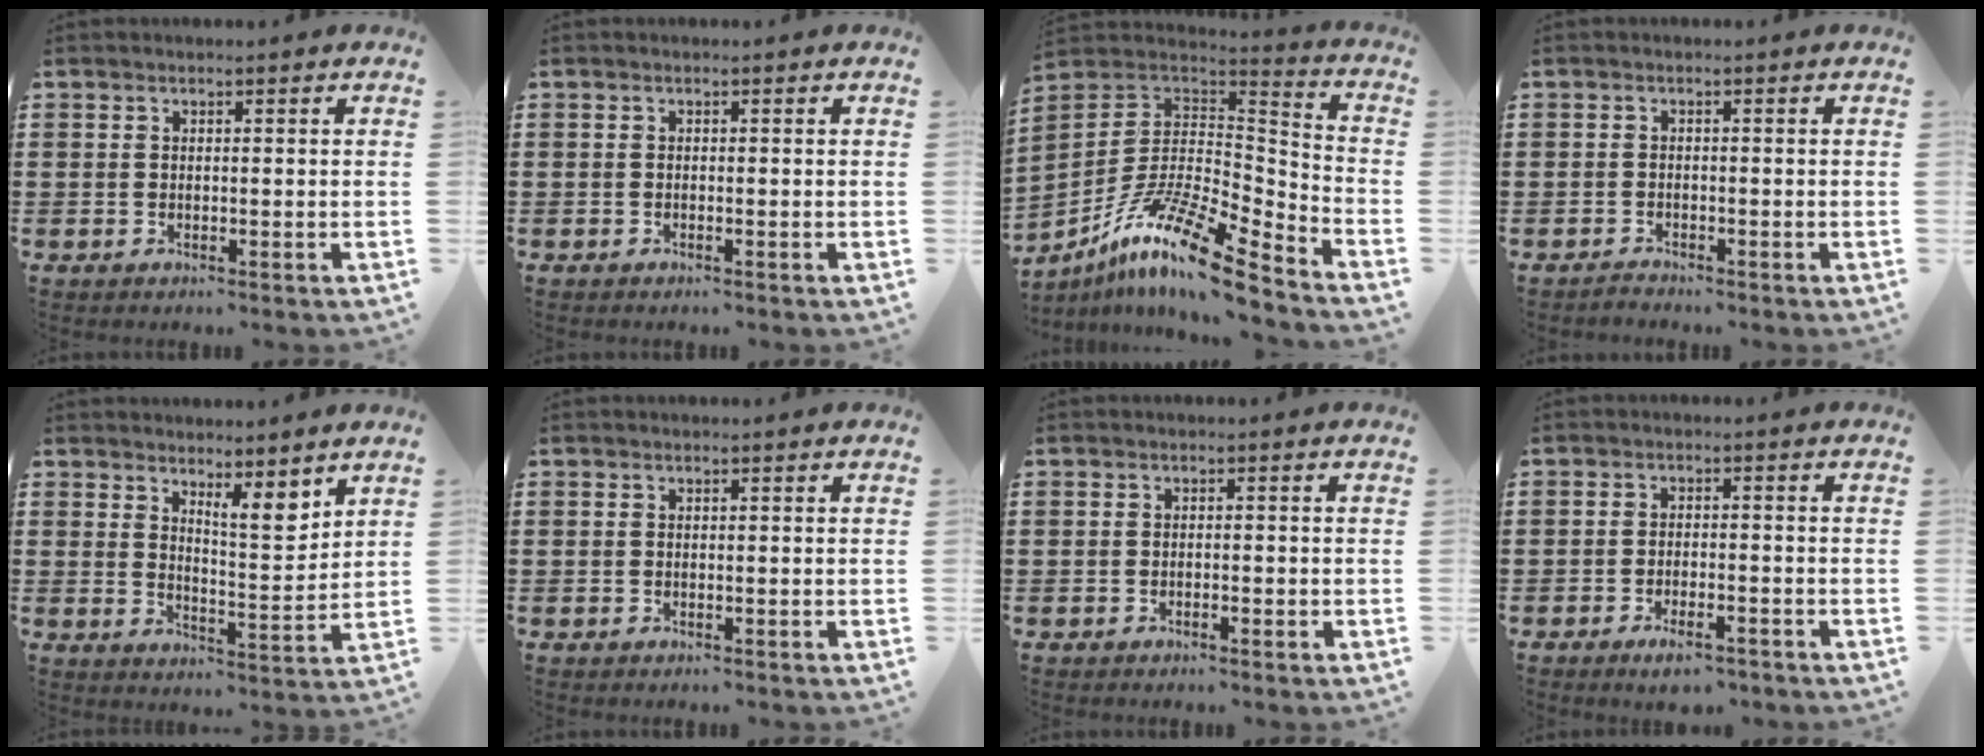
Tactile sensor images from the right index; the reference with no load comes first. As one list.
[{"total": 0.0}, {"total": 15.1, "force": [-10.2, 3.0, 10.7], "torque": [-0.210, 0.015, -0.191]}, {"total": 1.1, "force": [-1.1, 0.3, -0.1], "torque": [-0.002, 0.005, -0.024]}, {"total": 5.5, "force": [4.5, 1.2, 2.8], "torque": [-0.051, -0.021, 0.077]}, {"total": 0.0}, {"total": 0.7, "force": [-0.5, 0.2, 0.5], "torque": [-0.011, -0.002, -0.008]}, {"total": 2.9, "force": [-2.2, 0.6, 1.8], "torque": [-0.040, 0.001, -0.043]}]